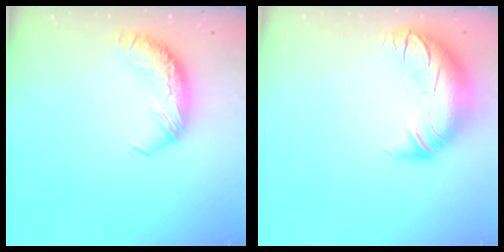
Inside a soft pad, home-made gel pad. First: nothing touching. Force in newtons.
{"total": 2.6, "press": 0.4, "slide": 2.6}